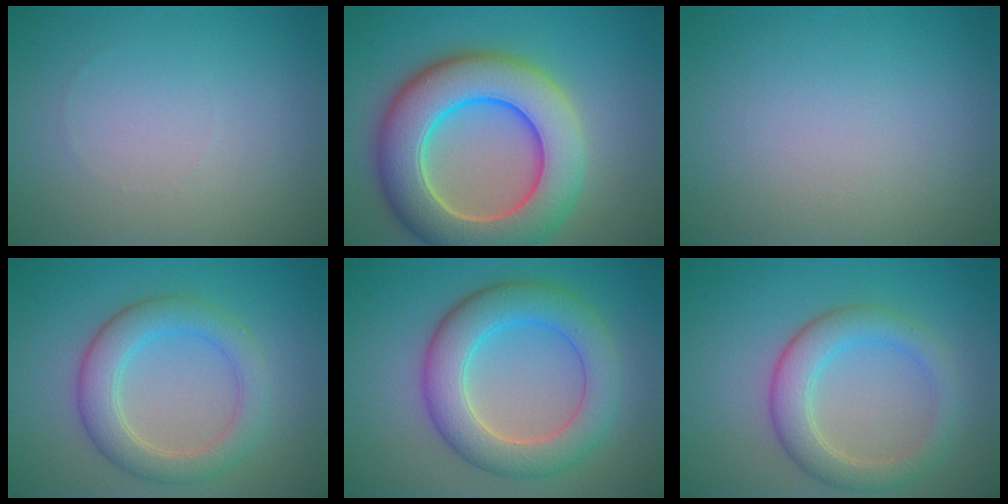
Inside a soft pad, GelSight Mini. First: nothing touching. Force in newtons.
{"total": 10.7, "press": 10.7, "slide": 0.8}
{"total": 0.0}
{"total": 4.6, "press": 4.6, "slide": 0.0}
{"total": 6.7, "press": 6.7, "slide": 0.1}
{"total": 4.4, "press": 4.4, "slide": 0.3}